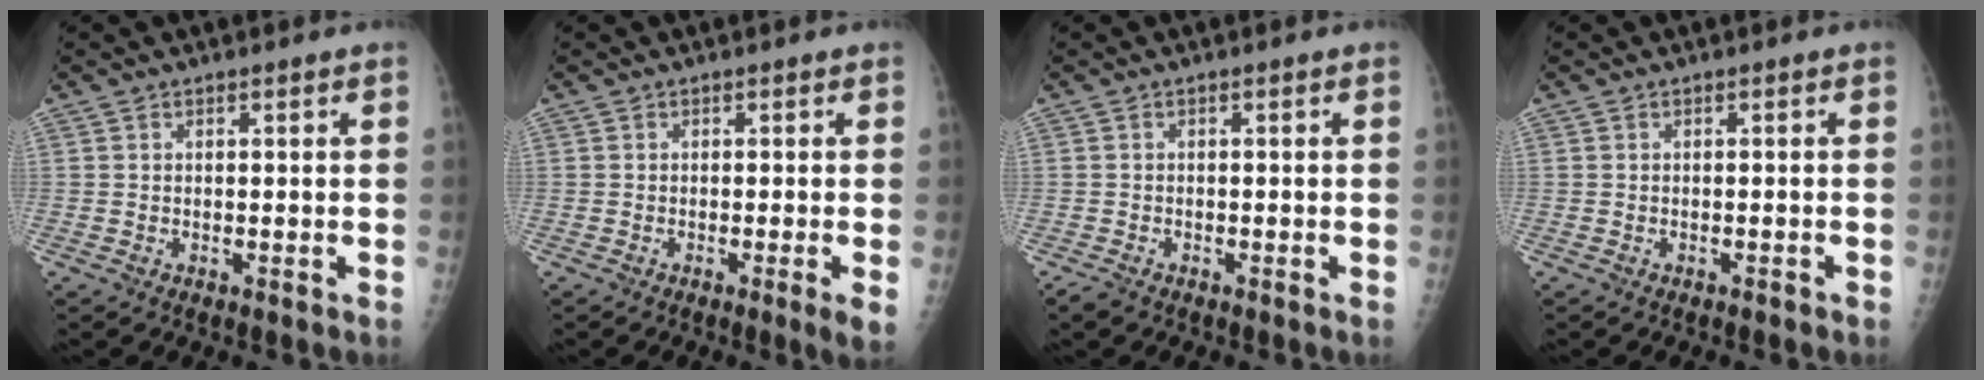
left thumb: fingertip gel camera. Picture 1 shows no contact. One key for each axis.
{"total": 2.9, "fx": -0.8, "fy": -0.1, "fz": 2.8, "tx": -0.047, "ty": -0.010, "tz": -0.015}
{"total": 1.3, "fx": -1.0, "fy": 0.6, "fz": 0.5, "tx": -0.018, "ty": 0.000, "tz": -0.019}
{"total": 0.9, "fx": -0.7, "fy": 0.2, "fz": 0.6, "tx": -0.013, "ty": 0.003, "tz": -0.005}